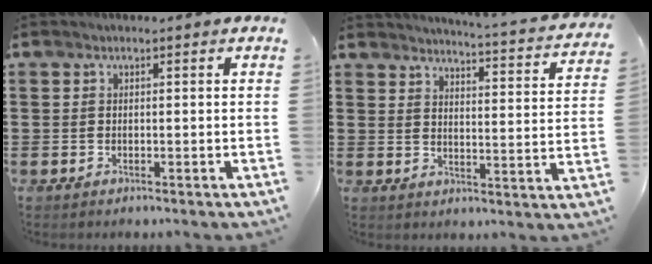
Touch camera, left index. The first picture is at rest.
{"total": 3.5, "force": [3.4, -0.5, 0.9], "torque": [-0.028, -0.036, 0.049]}